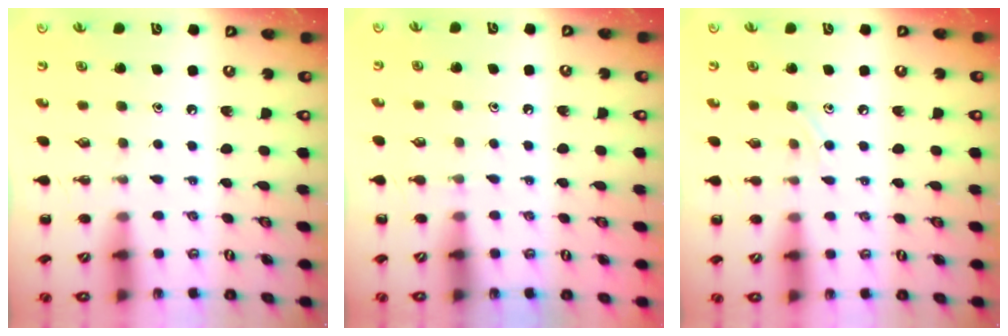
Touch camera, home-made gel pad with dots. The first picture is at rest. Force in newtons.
{"total": 3.2, "press": 3.0, "slide": 1.2}
{"total": 5.2, "press": 5.0, "slide": 1.5}